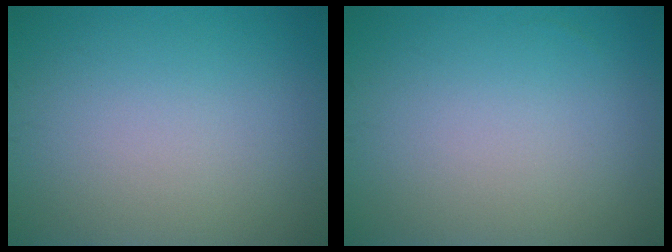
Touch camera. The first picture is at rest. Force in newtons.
{"total": 0.0}